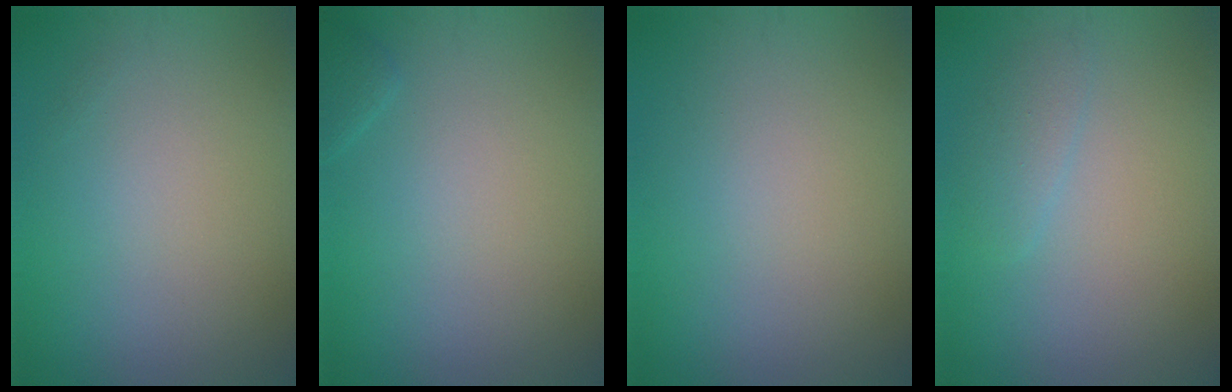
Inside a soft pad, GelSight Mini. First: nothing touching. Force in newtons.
{"total": 0.7, "press": 0.7, "slide": 0.1}
{"total": 0.0}
{"total": 1.5, "press": 1.5, "slide": 0.1}